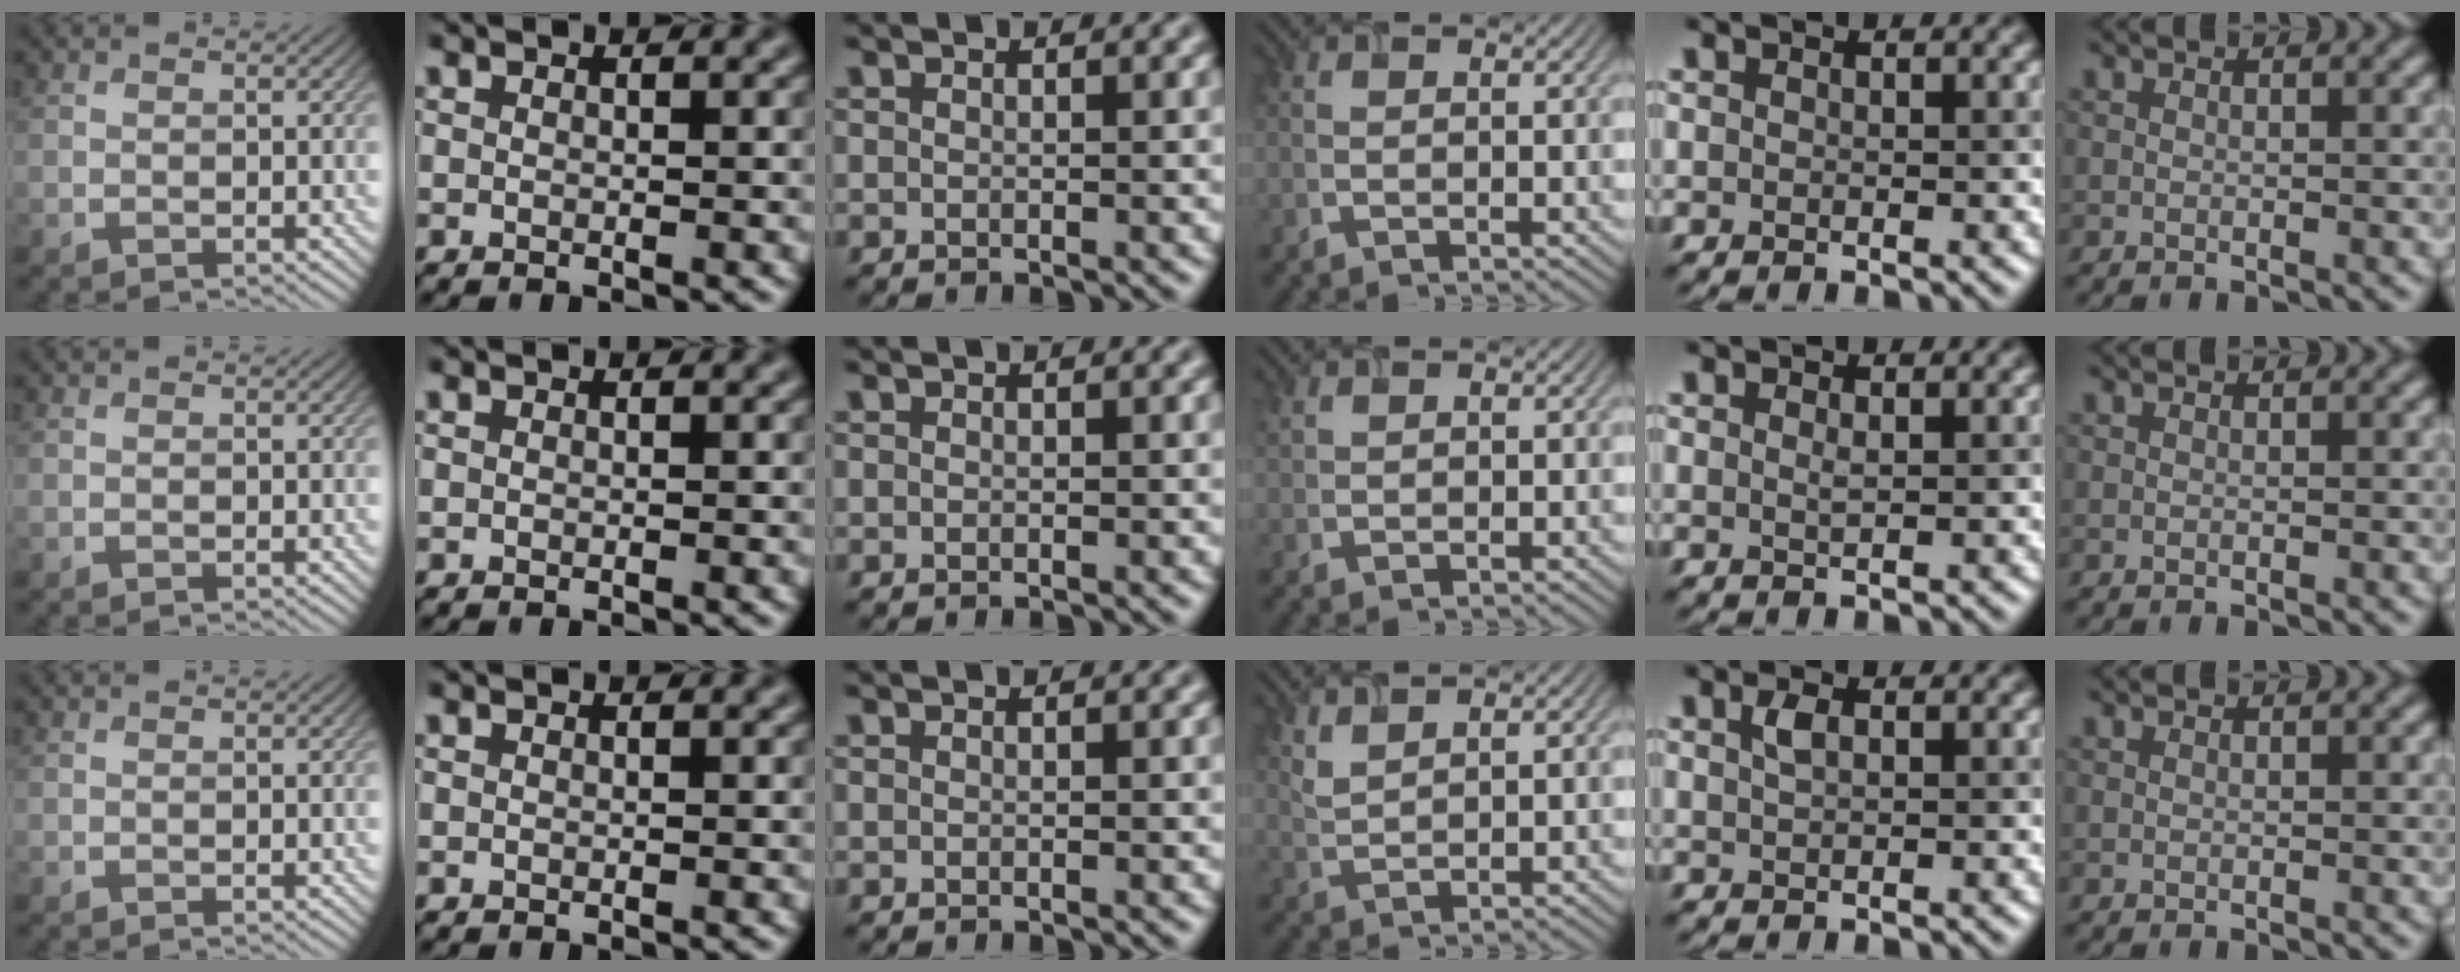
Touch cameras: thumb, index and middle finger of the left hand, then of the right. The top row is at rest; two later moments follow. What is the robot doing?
{"motion": "insert", "object": "airpods case & airpods"}